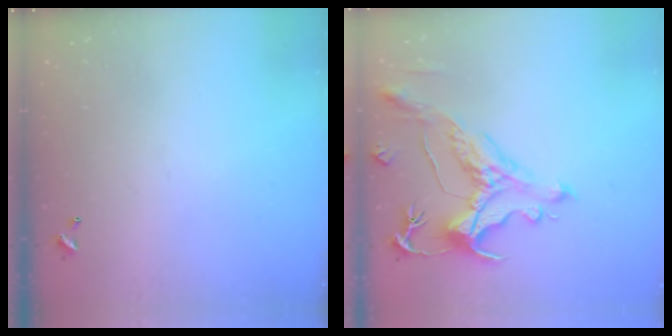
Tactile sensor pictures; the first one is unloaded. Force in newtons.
{"total": 1.7, "press": 0.9, "slide": 1.4}